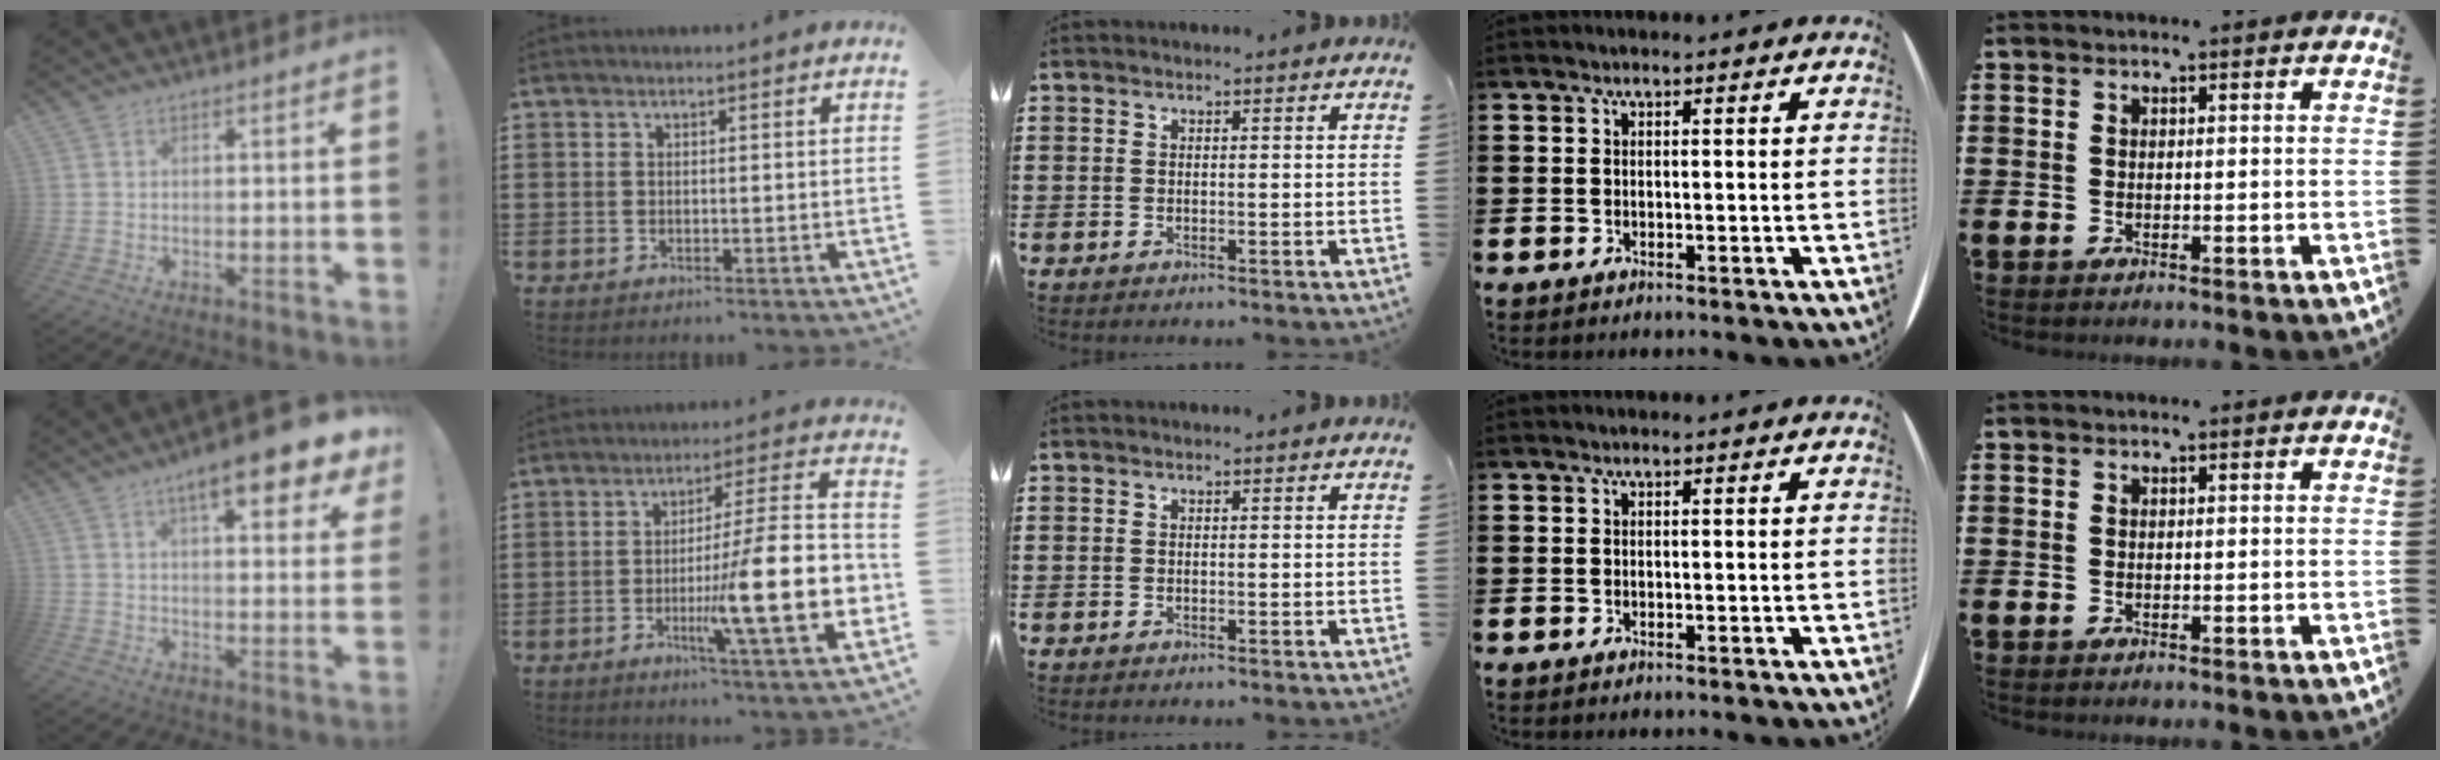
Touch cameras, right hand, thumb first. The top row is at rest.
{"thumb": {"total": 11.9, "force": [6.8, 2.7, 9.4], "torque": [-0.127, -0.039, 0.103]}, "index": {"total": 17.5, "force": [-4.3, 2.9, 16.7], "torque": [-0.251, -0.016, -0.069]}}